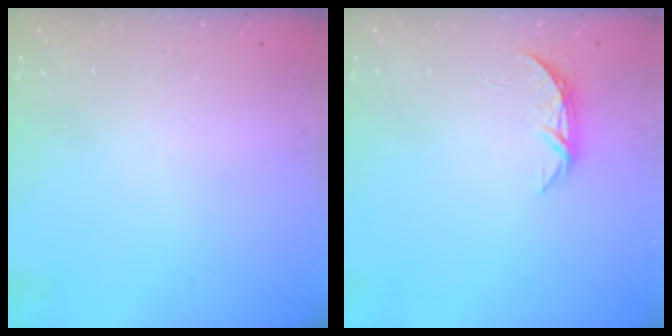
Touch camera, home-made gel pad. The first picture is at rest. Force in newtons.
{"total": 4.2, "press": 4.2, "slide": 0.5}